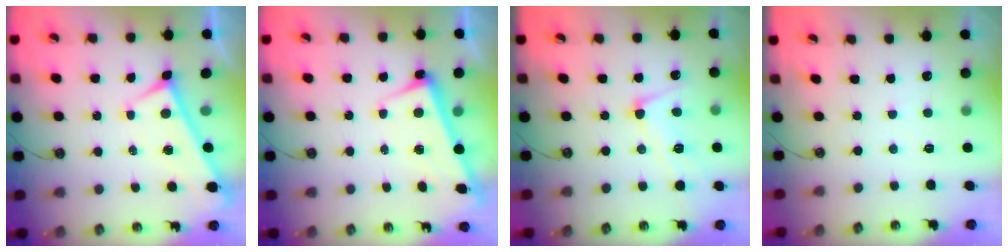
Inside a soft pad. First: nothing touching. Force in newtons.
{"total": 2.6, "press": 2.5, "slide": 0.5}
{"total": 2.5, "press": 2.2, "slide": 1.1}
{"total": 2.5, "press": 2.5, "slide": 0.2}